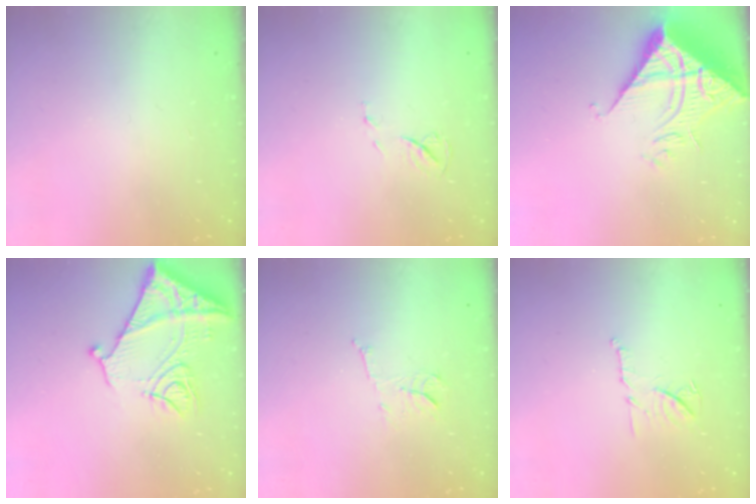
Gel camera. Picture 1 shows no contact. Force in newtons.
{"total": 5.7, "press": 5.6, "slide": 0.5}
{"total": 10.7, "press": 10.6, "slide": 1.0}
{"total": 15.7, "press": 15.6, "slide": 1.7}
{"total": 6.0, "press": 6.0, "slide": 0.5}
{"total": 9.1, "press": 9.1, "slide": 0.2}